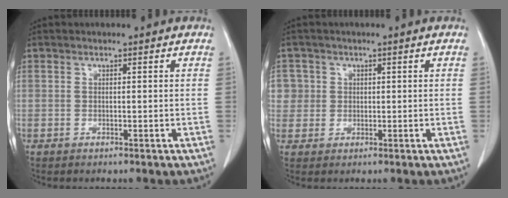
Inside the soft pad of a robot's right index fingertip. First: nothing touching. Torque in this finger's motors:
{"motor_torque": [0.07, 0.01, 0.00, 0.01]}